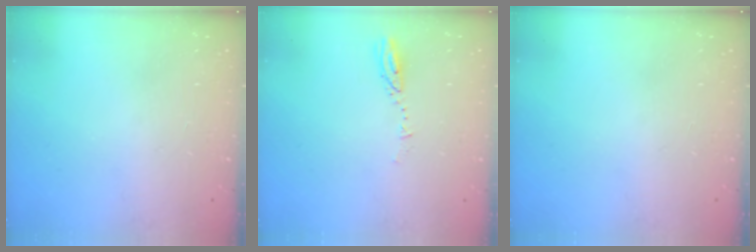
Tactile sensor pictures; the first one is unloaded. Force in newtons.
{"total": 2.9, "press": 2.9, "slide": 0.3}
{"total": 0.0}